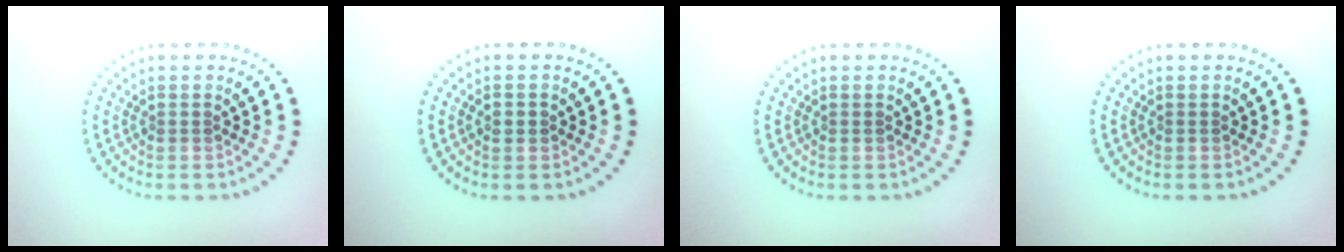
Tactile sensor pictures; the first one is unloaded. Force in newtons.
{"total": 1.2, "press": 1.2, "slide": 0.1}
{"total": 0.0}
{"total": 0.0}